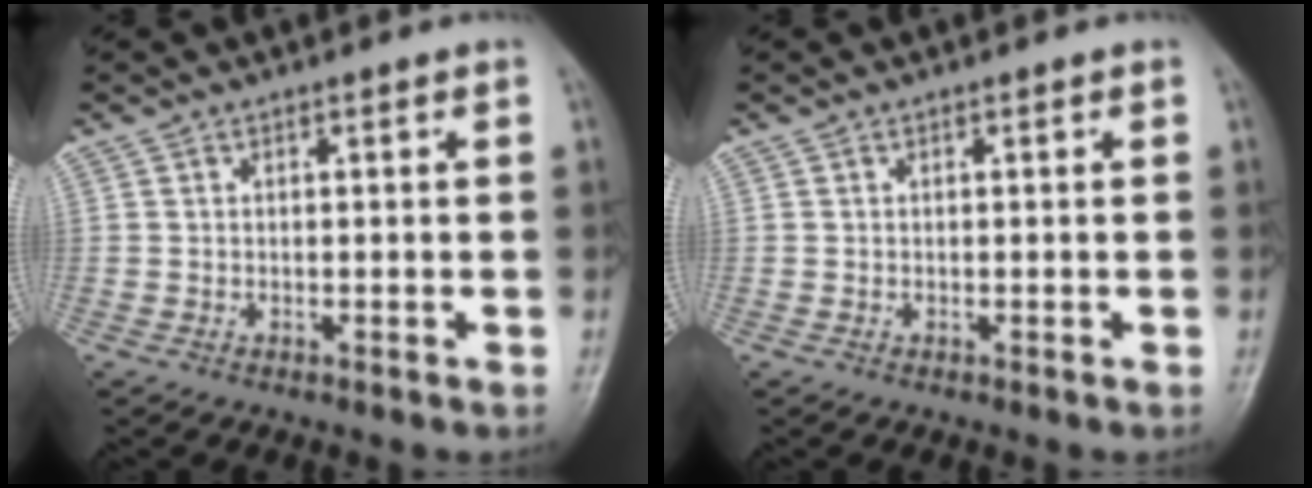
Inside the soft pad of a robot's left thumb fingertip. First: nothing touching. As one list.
[{"total": 0.0}]